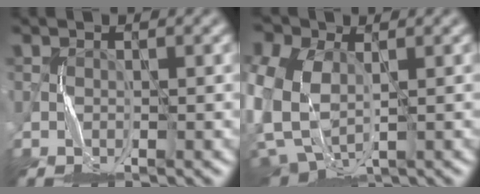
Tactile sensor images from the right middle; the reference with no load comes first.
{"total": 10.7, "force": [0.1, 7.6, 7.6], "torque": [-0.194, -0.021, 0.015]}